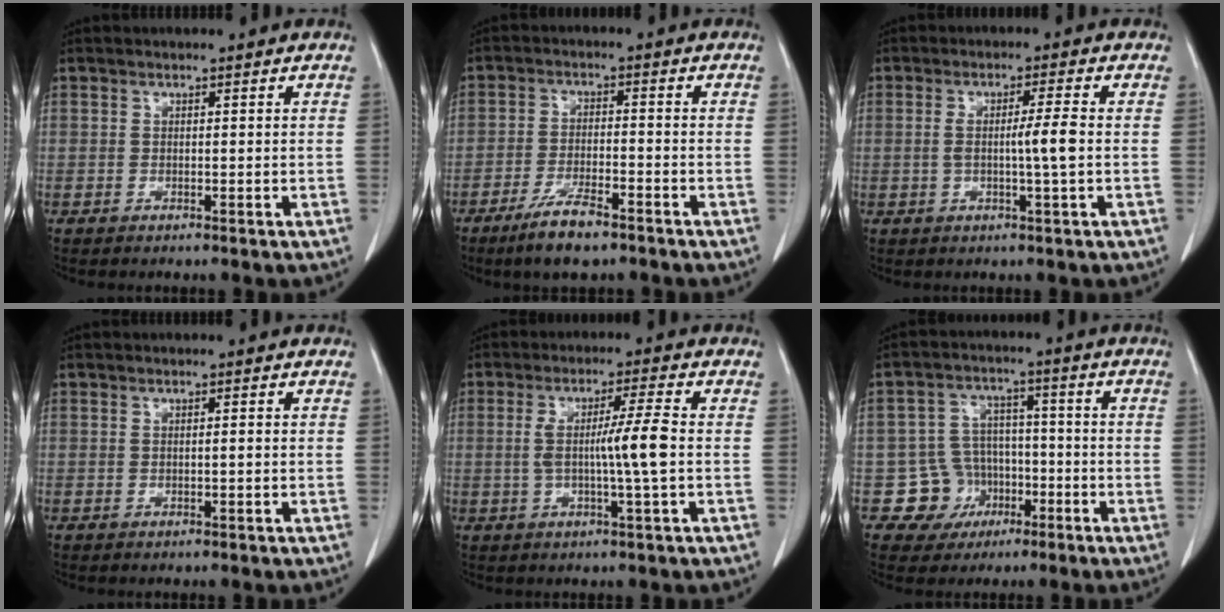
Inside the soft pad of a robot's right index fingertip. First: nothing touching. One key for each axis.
{"total": 7.0, "fx": -5.0, "fy": 1.2, "fz": 4.7, "tx": -0.091, "ty": -0.010, "tz": -0.088}
{"total": 4.3, "fx": -0.4, "fy": -0.6, "fz": 4.3, "tx": -0.076, "ty": -0.001, "tz": -0.006}
{"total": 0.6, "fx": -0.1, "fy": 0.0, "fz": 0.6, "tx": -0.011, "ty": 0.000, "tz": 0.000}
{"total": 7.1, "fx": -0.4, "fy": -0.9, "fz": 7.1, "tx": -0.130, "ty": 0.002, "tz": -0.005}
{"total": 7.6, "fx": -2.9, "fy": 7.0, "fz": 0.4, "tx": 0.003, "ty": 0.018, "tz": -0.038}